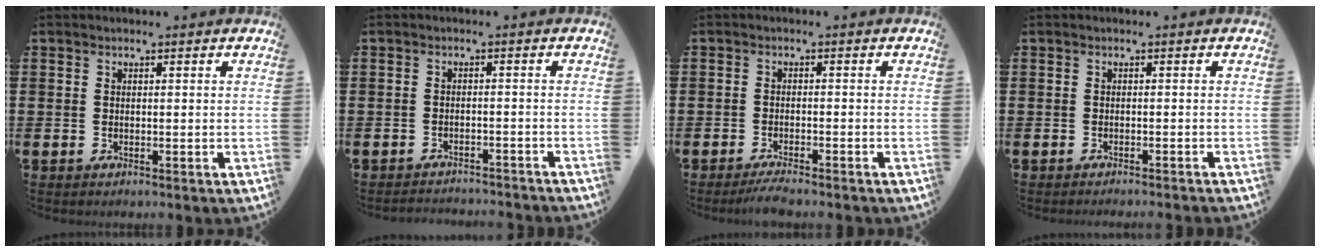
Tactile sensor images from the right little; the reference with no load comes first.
{"total": 1.7, "force": [-1.7, -0.1, -0.2], "torque": [-0.002, 0.004, -0.037]}
{"total": 1.9, "force": [-1.6, 0.0, 0.9], "torque": [-0.016, 0.004, -0.031]}
{"total": 0.7, "force": [-0.7, -0.2, 0.0], "torque": [0.001, -0.001, -0.014]}